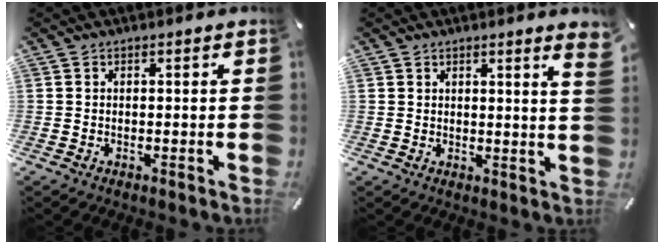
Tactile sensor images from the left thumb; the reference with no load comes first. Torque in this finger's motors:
{"motor_torque": [0.85, -0.46, 0.14, -0.19, 0.07]}